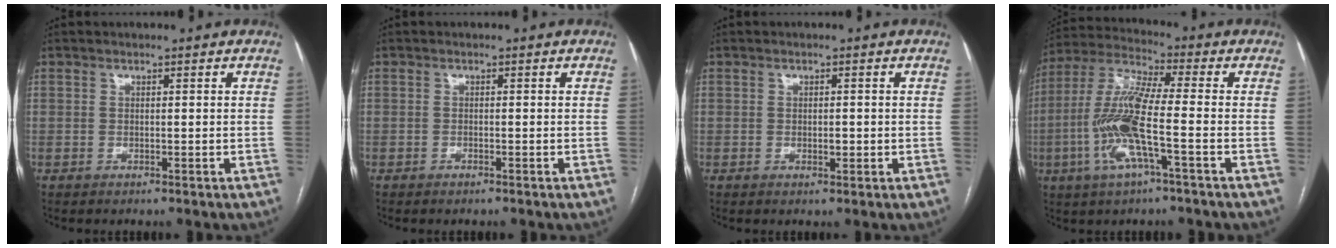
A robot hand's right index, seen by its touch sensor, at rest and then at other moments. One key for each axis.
{"total": 0.6, "fx": -0.5, "fy": 0.1, "fz": 0.3, "tx": -0.010, "ty": -0.001, "tz": -0.007}
{"total": 1.4, "fx": -0.2, "fy": 0.7, "fz": 1.3, "tx": -0.019, "ty": 0.000, "tz": -0.001}
{"total": 12.7, "fx": -3.2, "fy": 1.2, "fz": 12.3, "tx": -0.261, "ty": 0.001, "tz": -0.067}